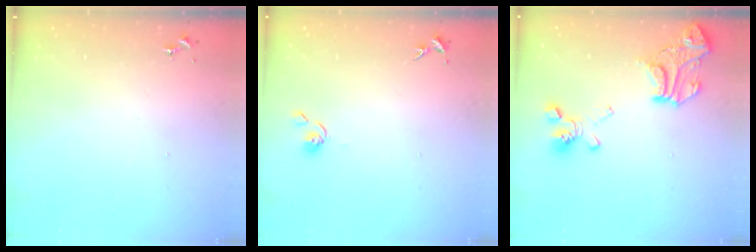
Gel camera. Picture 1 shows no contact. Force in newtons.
{"total": 5.1, "press": 5.1, "slide": 0.5}
{"total": 19.4, "press": 19.3, "slide": 1.5}